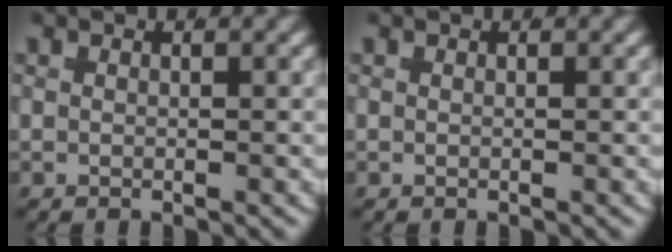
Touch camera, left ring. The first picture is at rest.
{"total": 0.0}